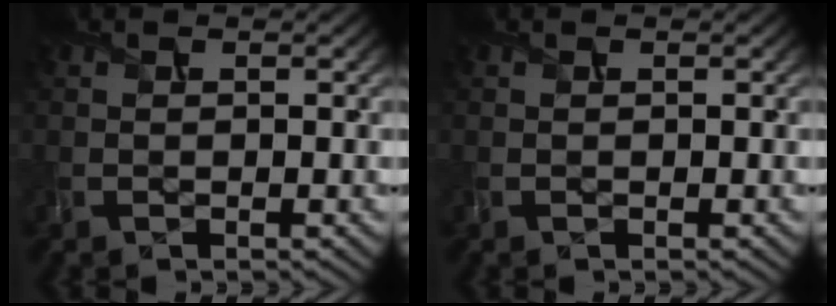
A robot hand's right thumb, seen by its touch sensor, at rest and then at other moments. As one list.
[{"total": 0.0}]